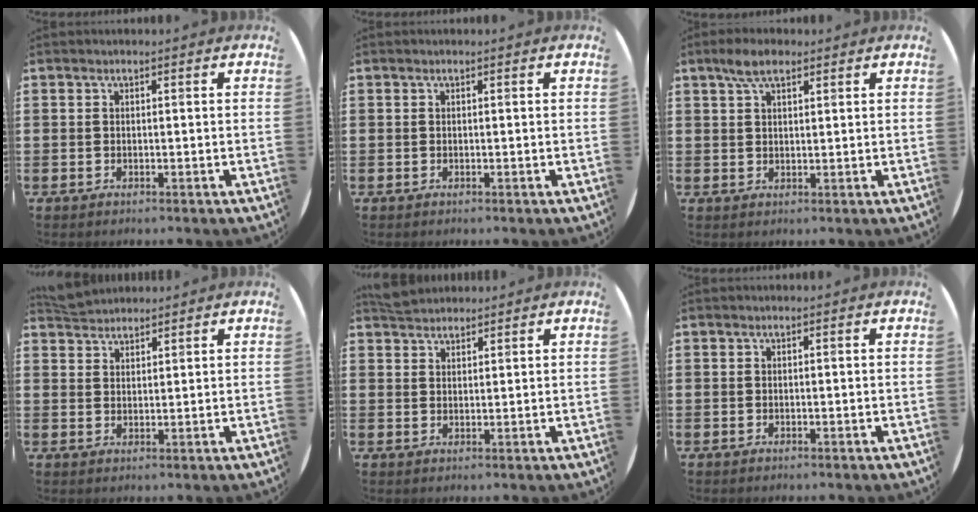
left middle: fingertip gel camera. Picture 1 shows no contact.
{"total": 0.0}
{"total": 4.1, "force": [2.8, 1.7, 2.5], "torque": [-0.044, 0.006, 0.048]}
{"total": 3.0, "force": [2.9, 0.6, -0.1], "torque": [-0.004, -0.002, 0.057]}
{"total": 2.8, "force": [2.7, 0.8, 0.1], "torque": [-0.006, 0.002, 0.052]}
{"total": 0.0}